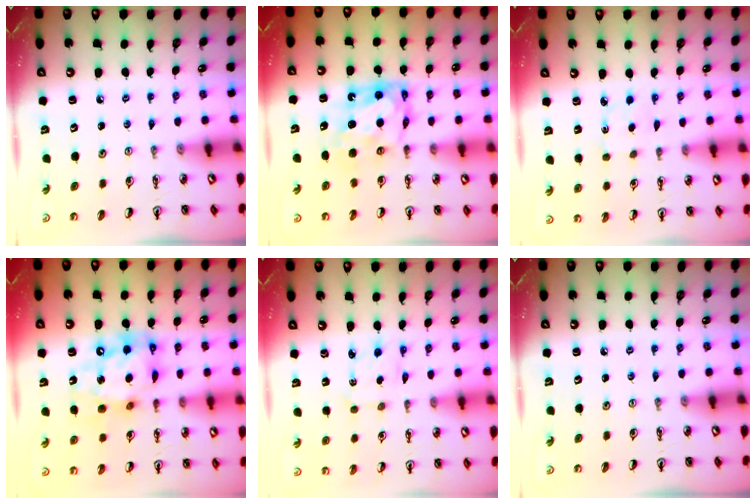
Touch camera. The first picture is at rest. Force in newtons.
{"total": 7.7, "press": 7.7, "slide": 0.8}
{"total": 1.7, "press": 1.6, "slide": 0.4}
{"total": 14.0, "press": 13.9, "slide": 1.6}
{"total": 2.3, "press": 2.1, "slide": 0.8}
{"total": 0.0}